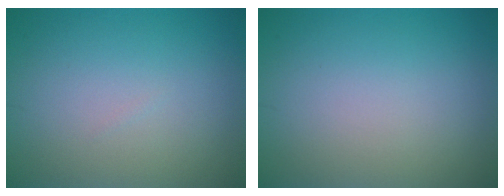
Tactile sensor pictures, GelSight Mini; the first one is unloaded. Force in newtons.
{"total": 0.0}